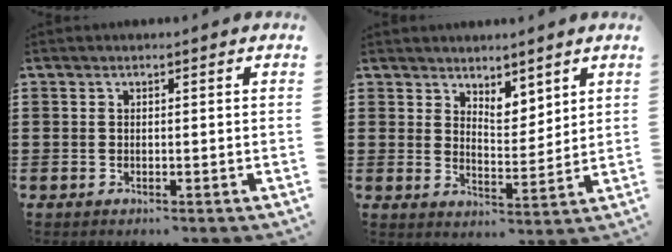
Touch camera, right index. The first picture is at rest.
{"total": 4.4, "force": [3.9, 1.7, 1.0], "torque": [-0.015, -0.013, 0.069]}